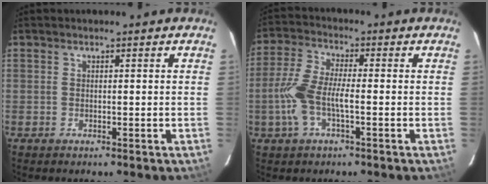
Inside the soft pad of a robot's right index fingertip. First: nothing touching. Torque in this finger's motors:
{"motor_torque": [1.32, -0.35, 0.61, 0.17]}